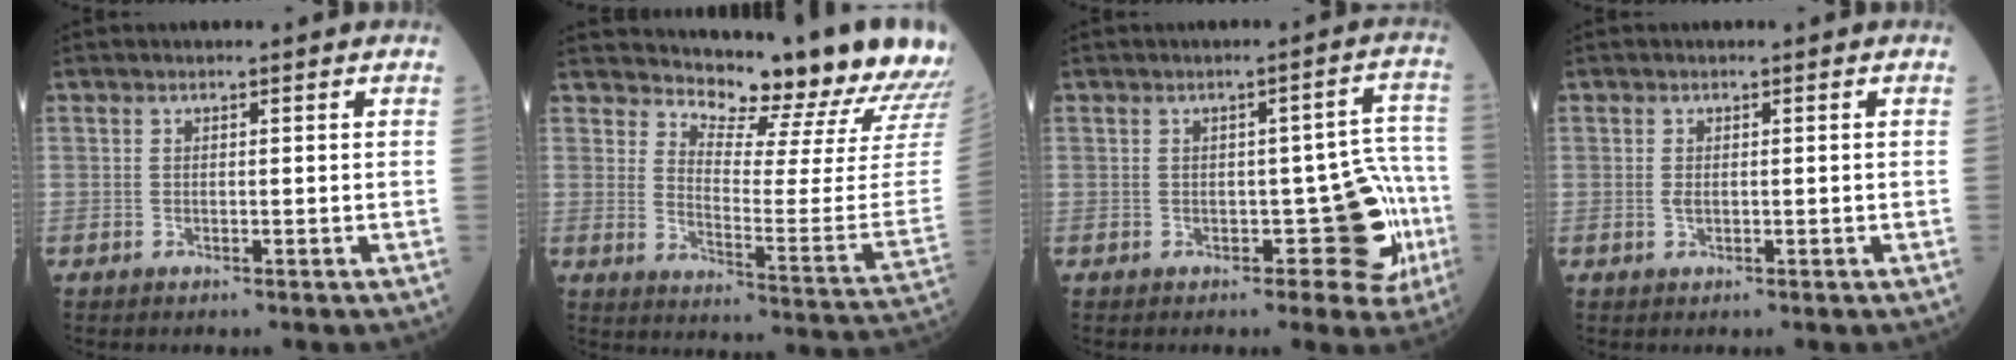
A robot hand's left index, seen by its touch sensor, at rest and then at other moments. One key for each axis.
{"total": 19.0, "fx": 18.2, "fy": 0.6, "fz": 5.6, "tx": -0.085, "ty": -0.120, "tz": 0.224}
{"total": 8.1, "fx": -2.2, "fy": 3.7, "fz": 6.8, "tx": -0.063, "ty": 0.029, "tz": -0.016}
{"total": 0.9, "fx": 0.0, "fy": 0.7, "fz": 0.6, "tx": -0.016, "ty": 0.001, "tz": 0.004}